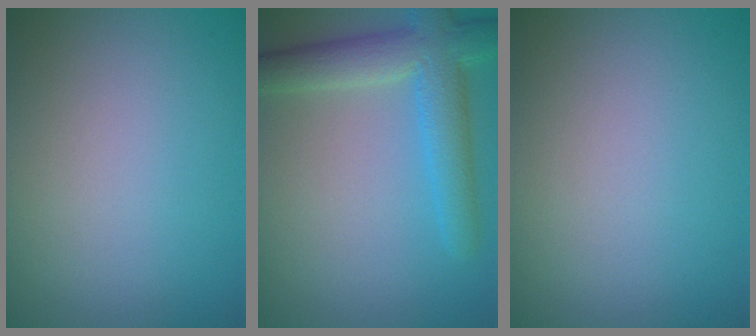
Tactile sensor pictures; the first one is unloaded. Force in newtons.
{"total": 5.6, "press": 5.6, "slide": 0.2}
{"total": 0.0}